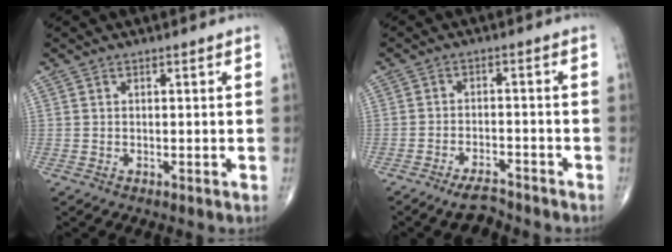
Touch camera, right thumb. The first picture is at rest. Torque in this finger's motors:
{"motor_torque": [0.12, -0.22, 0.17, 0.05, 0.09]}